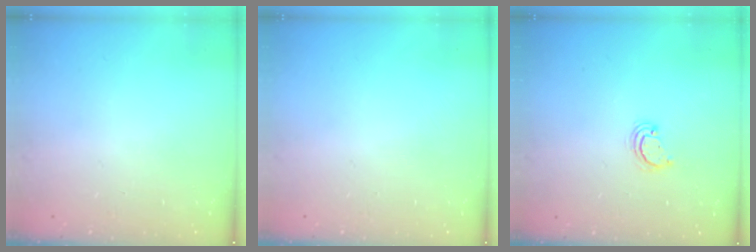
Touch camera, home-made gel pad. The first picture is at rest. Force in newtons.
{"total": 0.0}
{"total": 2.6, "press": 2.6, "slide": 0.3}